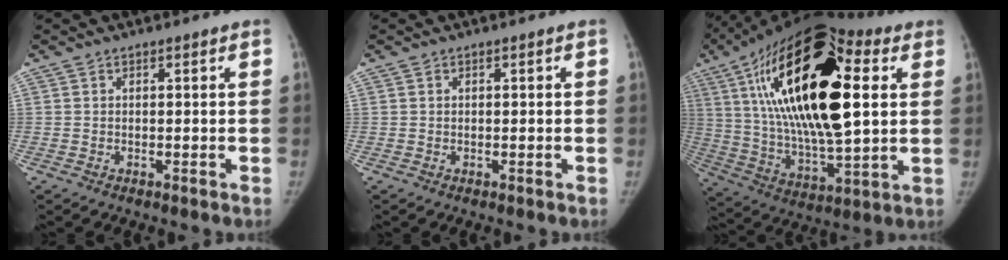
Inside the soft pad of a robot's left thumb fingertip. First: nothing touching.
{"total": 0.0}
{"total": 32.0, "force": [8.3, 12.9, 28.1], "torque": [-0.502, -0.005, 0.129]}